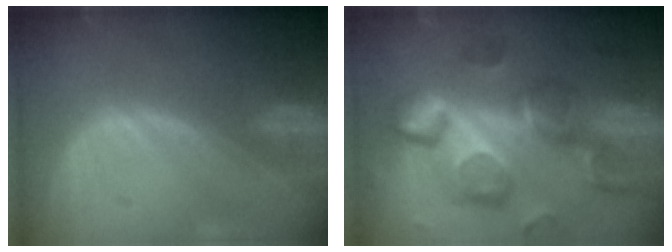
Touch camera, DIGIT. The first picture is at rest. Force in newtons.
{"total": 13.0, "press": 11.4, "slide": 6.3}